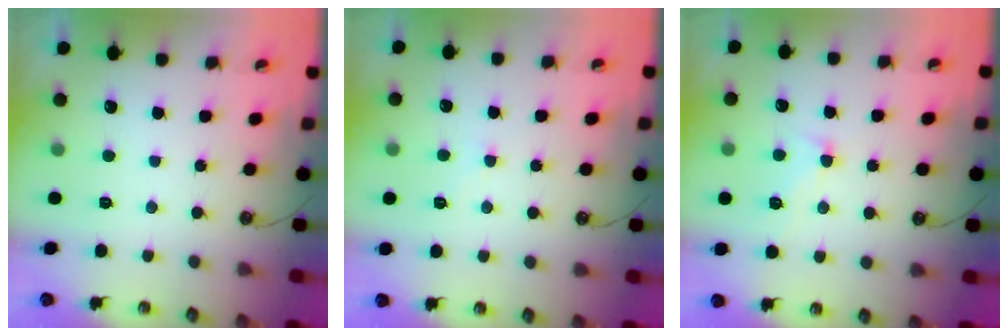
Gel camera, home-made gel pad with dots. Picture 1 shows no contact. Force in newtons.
{"total": 1.8, "press": 1.8, "slide": 0.3}
{"total": 3.5, "press": 3.4, "slide": 0.9}